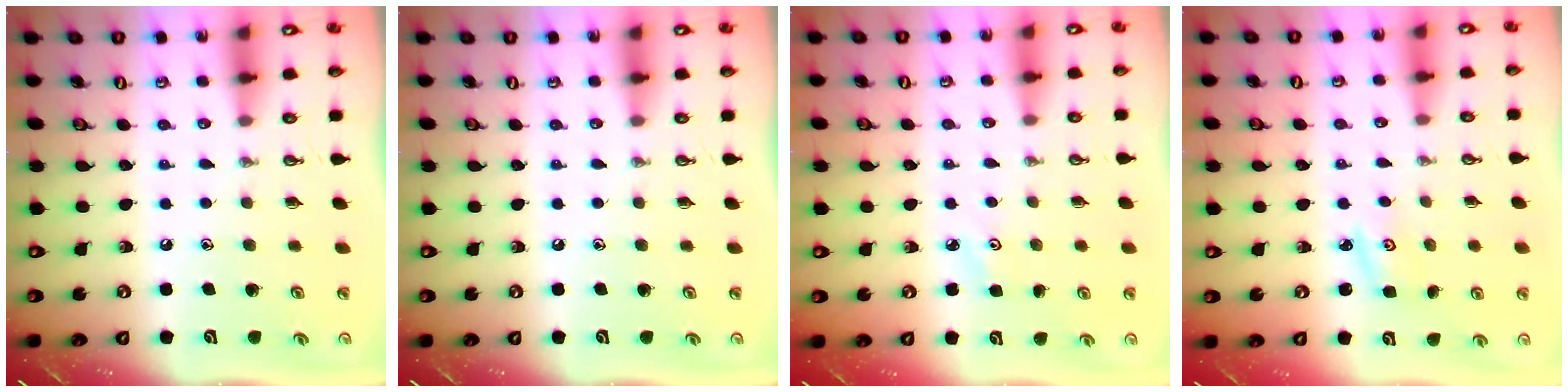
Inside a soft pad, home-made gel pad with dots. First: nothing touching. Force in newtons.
{"total": 0.0}
{"total": 3.1, "press": 3.1, "slide": 0.5}
{"total": 2.9, "press": 2.8, "slide": 0.4}